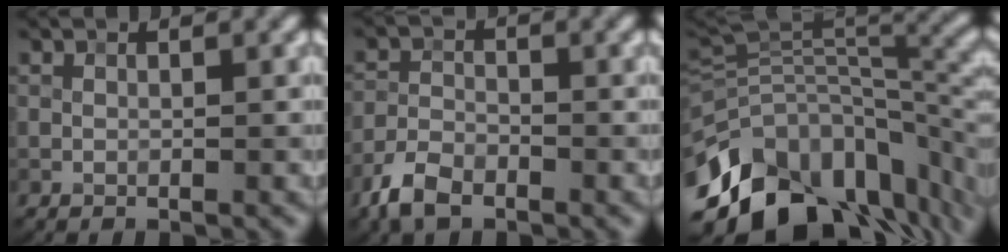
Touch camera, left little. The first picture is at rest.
{"total": 3.5, "force": [-2.6, 1.7, 1.6], "torque": [-0.028, -0.003, -0.063]}
{"total": 14.2, "force": [-7.1, 8.7, 8.8], "torque": [-0.167, -0.005, -0.114]}